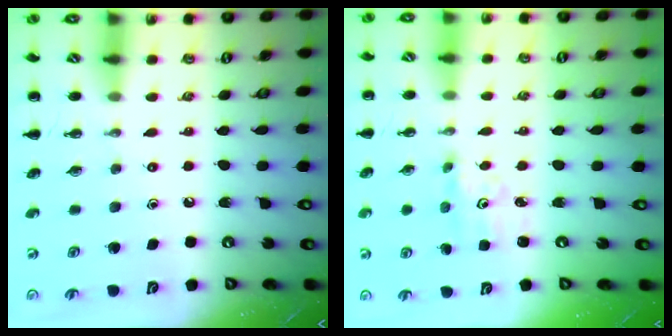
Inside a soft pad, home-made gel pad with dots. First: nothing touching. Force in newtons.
{"total": 1.9, "press": 1.8, "slide": 0.6}